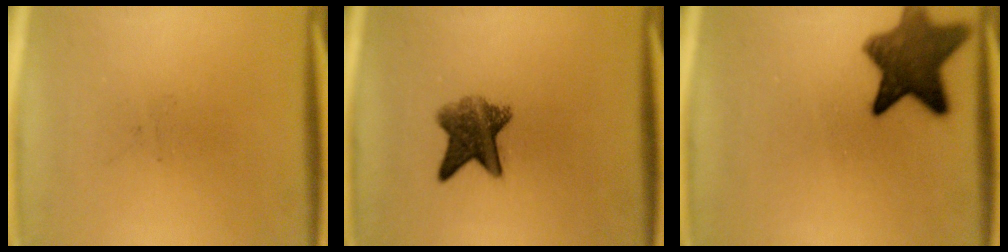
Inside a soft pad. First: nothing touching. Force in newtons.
{"total": 7.0}
{"total": 9.8}